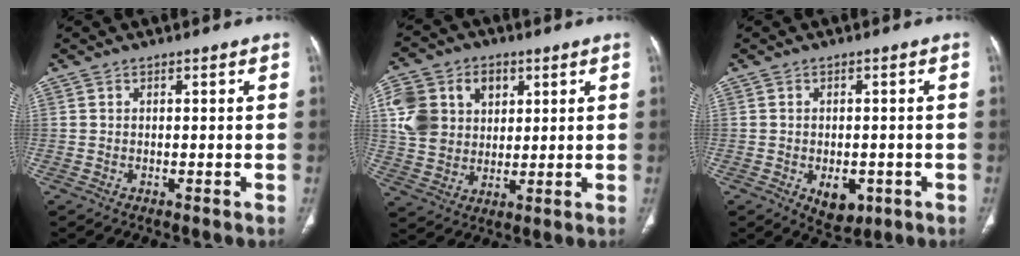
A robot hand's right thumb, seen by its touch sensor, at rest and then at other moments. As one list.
[{"total": 14.2, "force": [4.1, 11.3, 7.6], "torque": [-0.119, 0.004, 0.078]}, {"total": 5.5, "force": [-1.8, 3.5, 3.9], "torque": [-0.039, 0.002, -0.012]}]